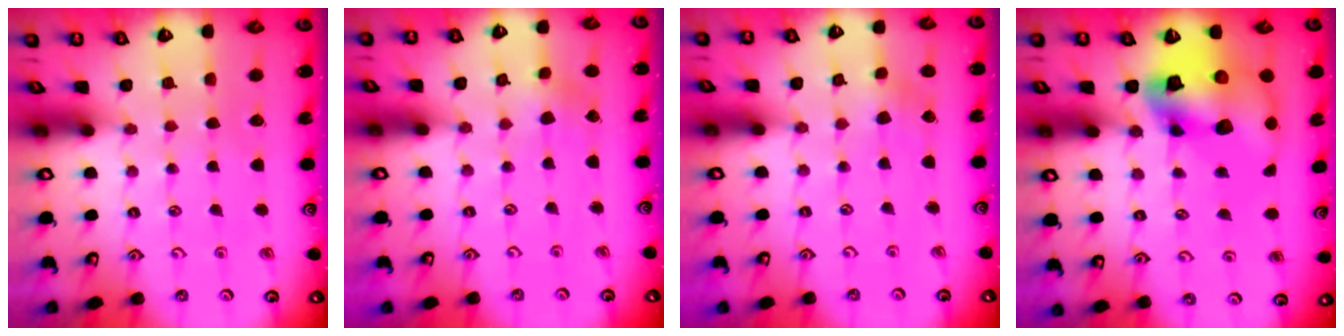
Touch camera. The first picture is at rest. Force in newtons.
{"total": 1.9, "press": 1.9, "slide": 0.2}
{"total": 2.7, "press": 2.6, "slide": 0.5}
{"total": 16.6, "press": 16.4, "slide": 2.1}